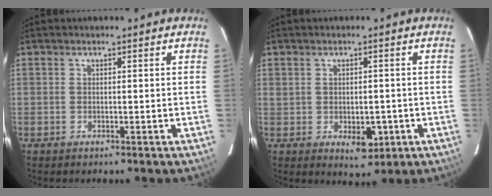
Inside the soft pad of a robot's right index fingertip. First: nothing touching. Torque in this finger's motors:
{"motor_torque": [0.43, -0.12, 0.11, 0.04]}